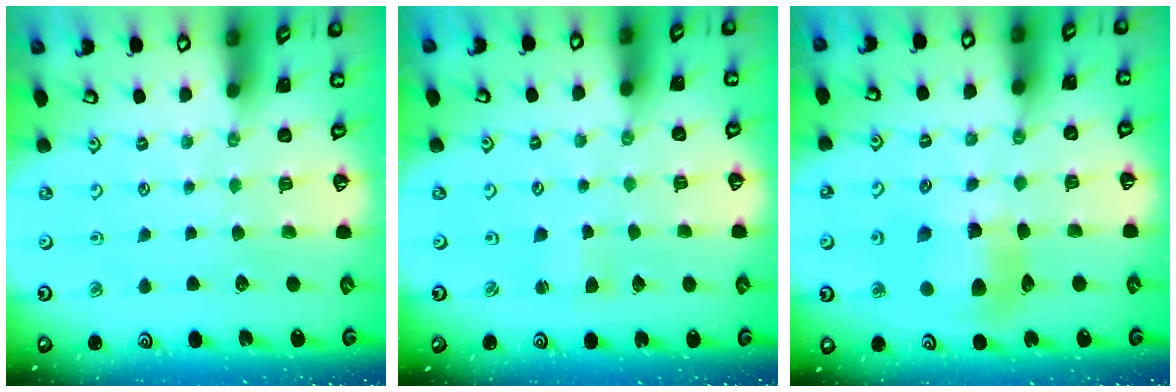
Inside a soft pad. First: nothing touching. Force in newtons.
{"total": 1.5, "press": 1.5, "slide": 0.2}
{"total": 10.6, "press": 10.6, "slide": 1.2}